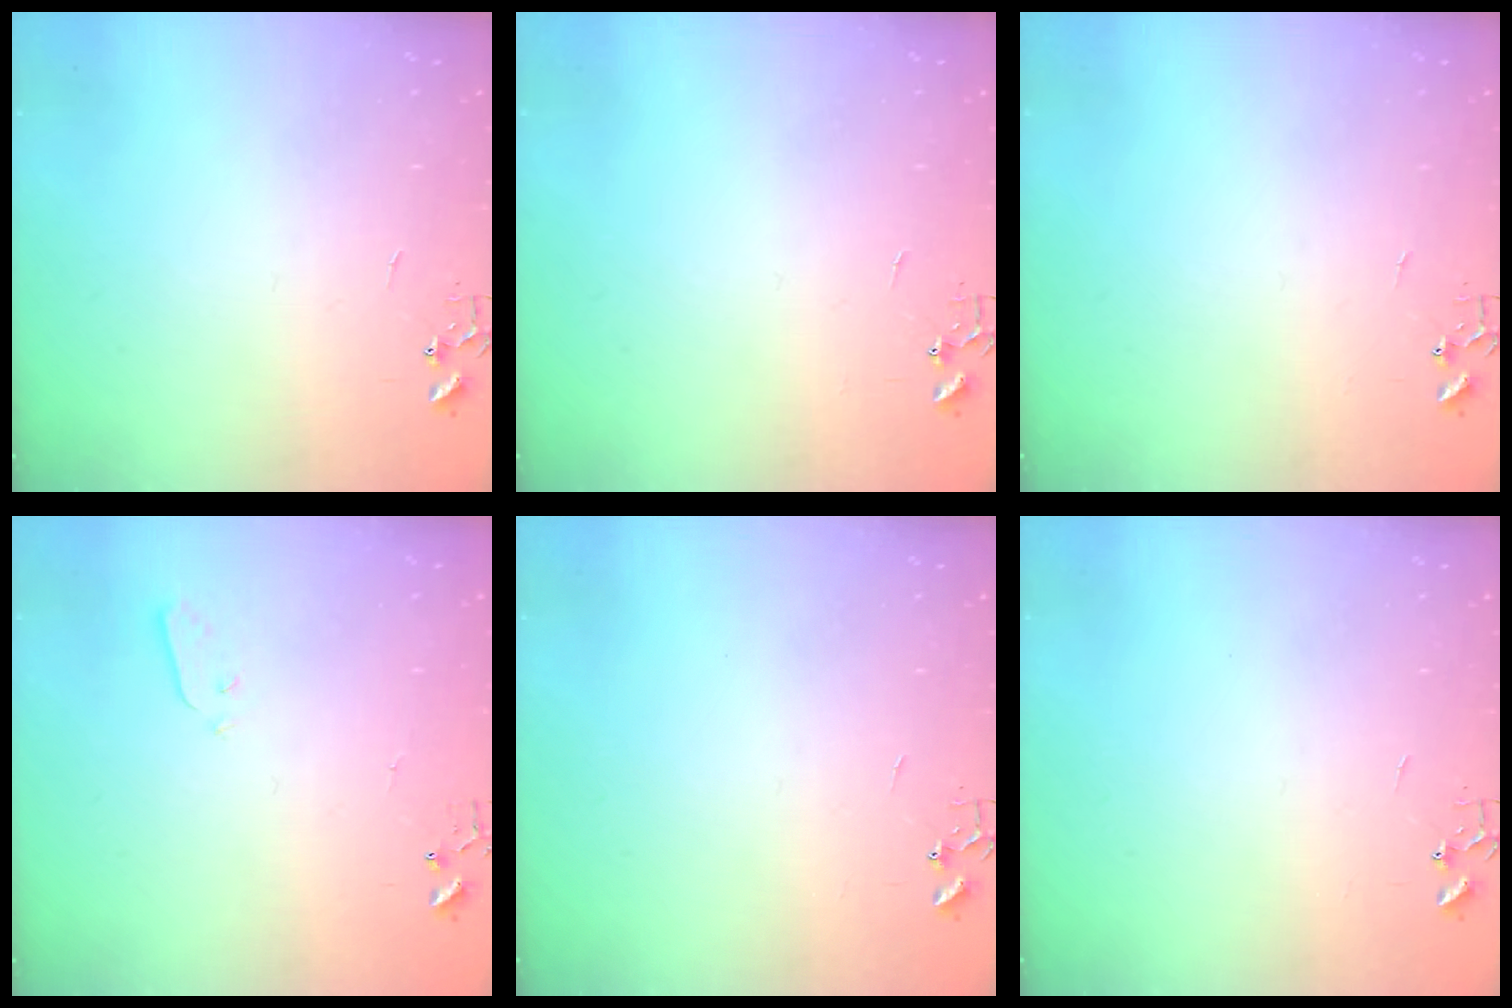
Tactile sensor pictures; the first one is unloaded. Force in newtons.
{"total": 0.0}
{"total": 0.0}
{"total": 3.0, "press": 3.0, "slide": 0.3}
{"total": 0.0}
{"total": 0.0}